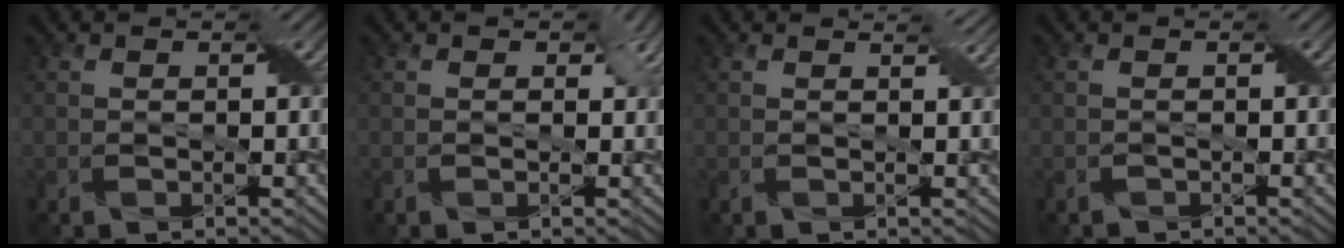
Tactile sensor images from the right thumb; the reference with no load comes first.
{"total": 1.8, "force": [0.5, 1.5, 0.9], "torque": [-0.017, -0.004, 0.003]}
{"total": 1.1, "force": [1.0, 0.1, 0.5], "torque": [-0.014, -0.003, 0.018]}
{"total": 0.6, "force": [-0.6, 0.2, 0.0], "torque": [0.000, 0.000, -0.009]}